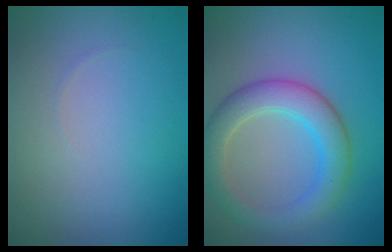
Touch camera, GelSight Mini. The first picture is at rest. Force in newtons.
{"total": 4.6, "press": 4.6, "slide": 0.1}